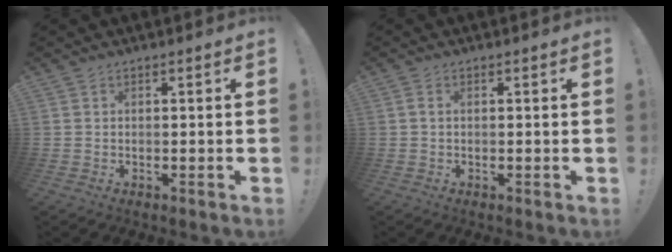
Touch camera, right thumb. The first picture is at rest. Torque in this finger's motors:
{"motor_torque": [-0.01, 0.06, 0.12, 0.05, 0.02]}